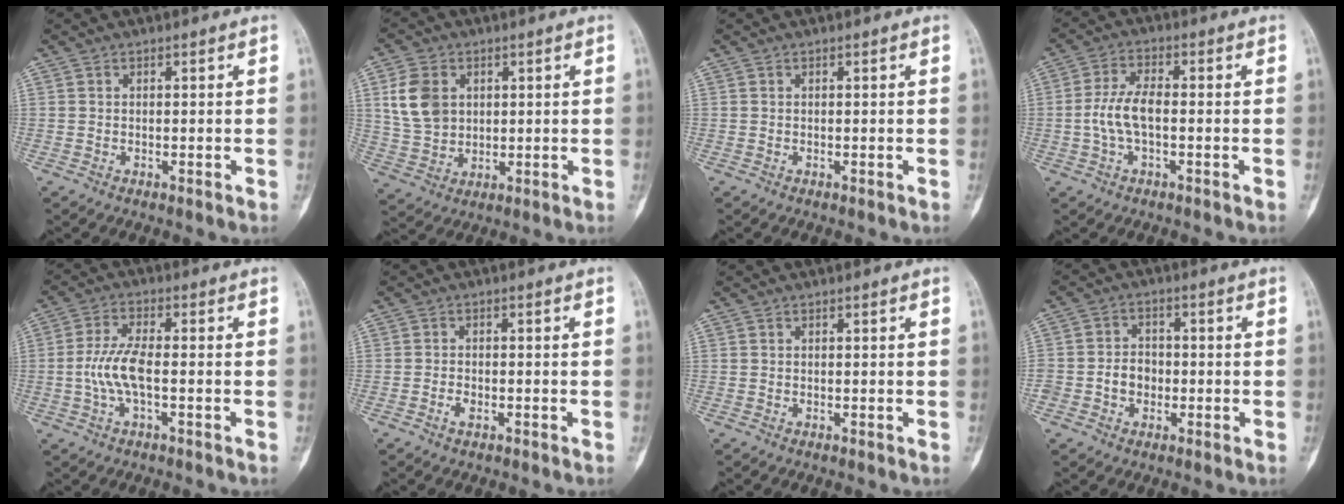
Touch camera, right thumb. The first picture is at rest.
{"total": 9.5, "force": [2.7, 7.3, 5.5], "torque": [-0.091, -0.008, 0.061]}
{"total": 0.0}
{"total": 6.5, "force": [-0.9, 2.8, 5.8], "torque": [-0.127, 0.020, -0.022]}
{"total": 6.8, "force": [-1.1, 2.3, 6.3], "torque": [-0.149, 0.015, -0.025]}
{"total": 1.7, "force": [-0.9, 0.9, 1.1], "torque": [-0.024, 0.006, -0.019]}
{"total": 0.0}
{"total": 5.0, "force": [-1.2, 4.1, 2.5], "torque": [-0.023, 0.018, -0.023]}